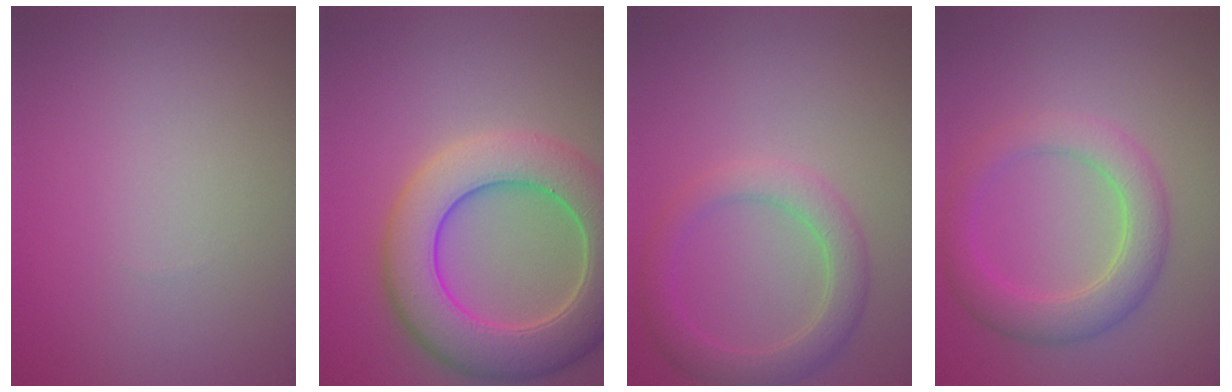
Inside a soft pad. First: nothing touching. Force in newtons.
{"total": 9.2, "press": 9.2, "slide": 0.6}
{"total": 3.3, "press": 3.3, "slide": 0.2}
{"total": 4.3, "press": 4.2, "slide": 0.1}